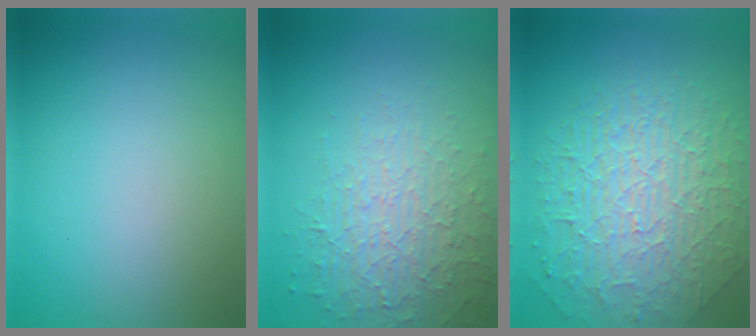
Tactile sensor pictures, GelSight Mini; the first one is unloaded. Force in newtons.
{"total": 4.1, "press": 4.0, "slide": 0.8}
{"total": 9.9, "press": 6.5, "slide": 7.5}